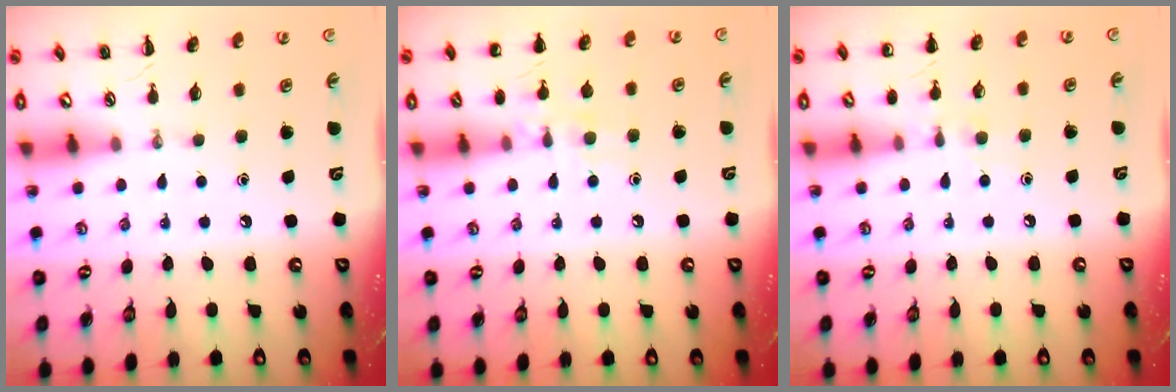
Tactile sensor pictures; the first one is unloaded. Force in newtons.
{"total": 8.0, "press": 7.8, "slide": 1.7}
{"total": 6.7, "press": 6.4, "slide": 2.0}